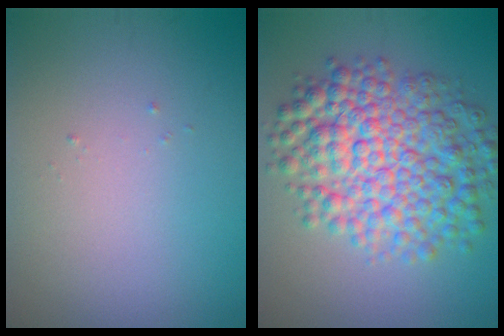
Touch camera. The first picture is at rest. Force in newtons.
{"total": 9.1, "press": 9.1, "slide": 0.1}